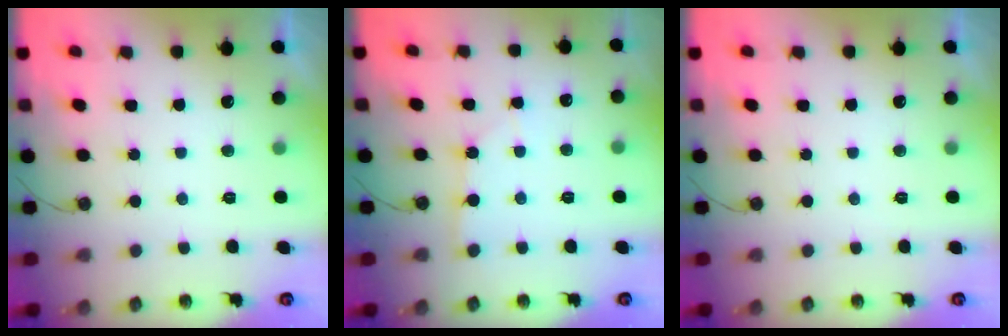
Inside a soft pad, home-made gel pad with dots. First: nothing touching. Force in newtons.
{"total": 1.3, "press": 1.3, "slide": 0.2}
{"total": 0.0}